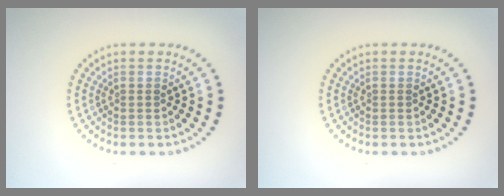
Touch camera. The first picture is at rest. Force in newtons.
{"total": 0.0}